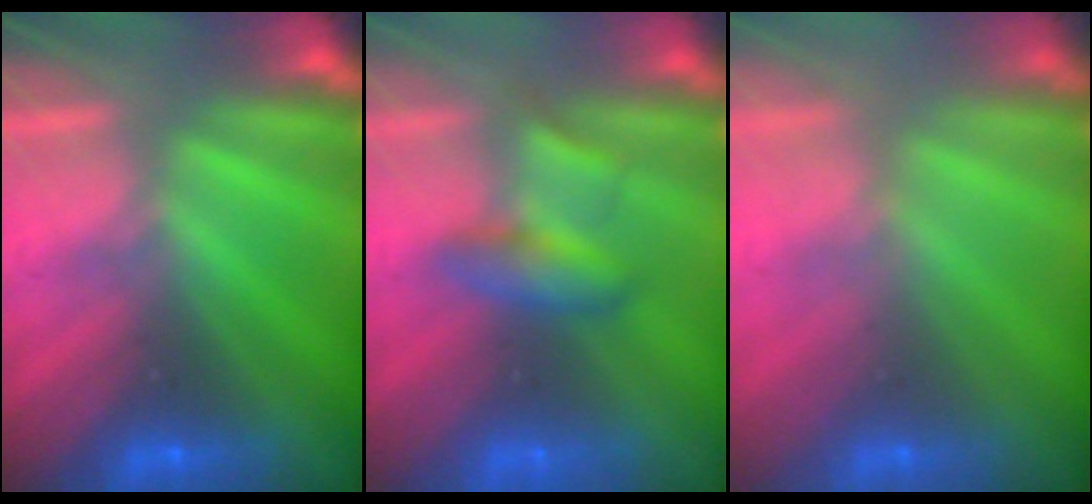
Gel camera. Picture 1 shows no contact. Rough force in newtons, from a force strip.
{"total": 2.2}
{"total": 2.8}